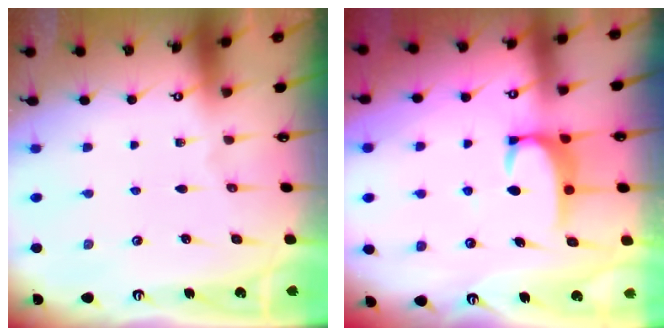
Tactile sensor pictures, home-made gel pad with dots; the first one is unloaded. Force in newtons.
{"total": 2.8, "press": 2.8, "slide": 0.3}